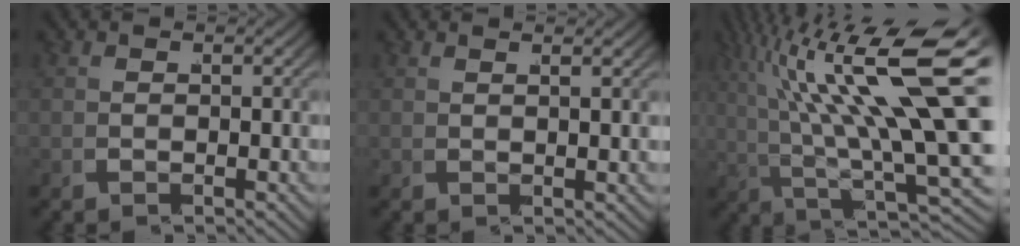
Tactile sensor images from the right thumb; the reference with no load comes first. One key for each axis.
{"total": 1.5, "fx": 0.9, "fy": 0.4, "fz": 1.2, "tx": -0.027, "ty": -0.003, "tz": 0.024}
{"total": 13.2, "fx": 2.4, "fy": 5.1, "fz": 11.9, "tx": -0.188, "ty": -0.003, "tz": 0.053}